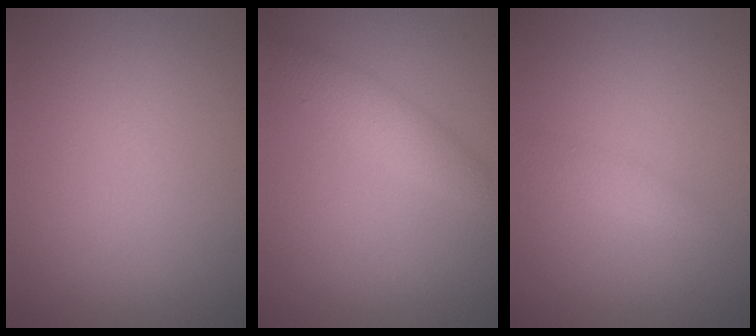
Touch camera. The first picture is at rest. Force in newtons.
{"total": 2.2, "press": 2.2, "slide": 0.1}
{"total": 1.2, "press": 1.2, "slide": 0.0}